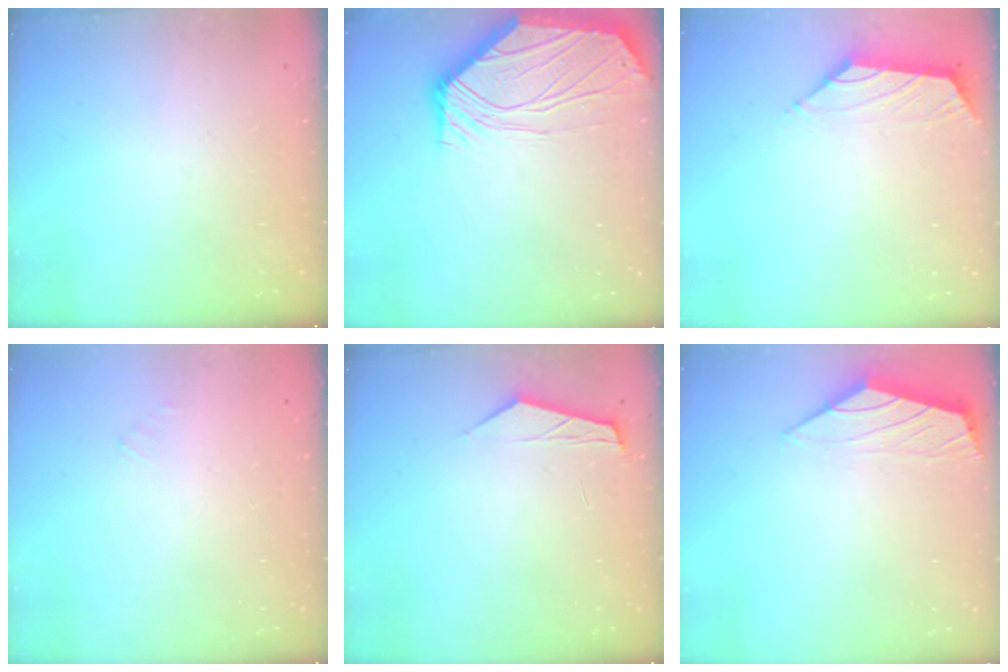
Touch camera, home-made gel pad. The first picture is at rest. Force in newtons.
{"total": 6.2, "press": 6.1, "slide": 1.0}
{"total": 1.5, "press": 1.4, "slide": 0.6}
{"total": 1.4, "press": 1.4, "slide": 0.2}
{"total": 2.7, "press": 2.7, "slide": 0.4}
{"total": 0.8, "press": 0.6, "slide": 0.6}